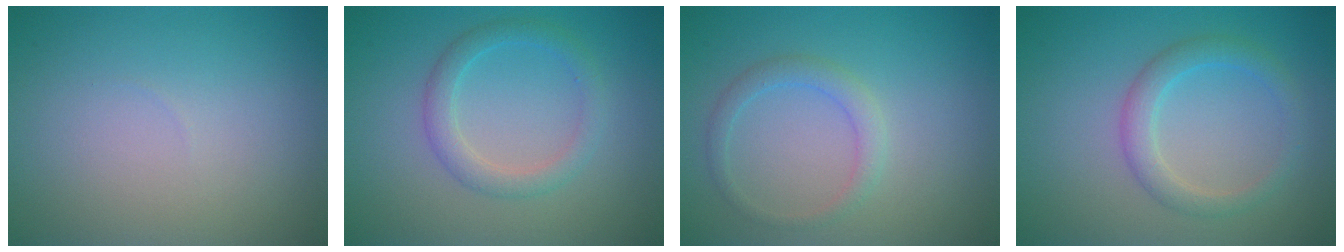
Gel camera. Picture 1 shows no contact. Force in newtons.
{"total": 2.4, "press": 2.4, "slide": 0.2}
{"total": 1.8, "press": 1.8, "slide": 0.0}
{"total": 2.7, "press": 2.7, "slide": 0.1}